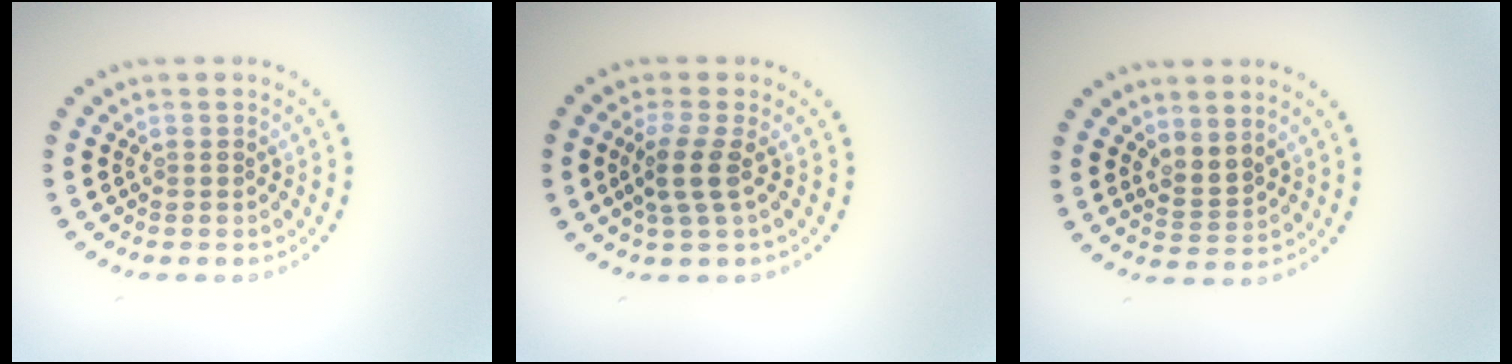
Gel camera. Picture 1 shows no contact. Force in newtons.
{"total": 2.6, "press": 2.0, "slide": 1.6}
{"total": 1.9, "press": 1.4, "slide": 1.3}